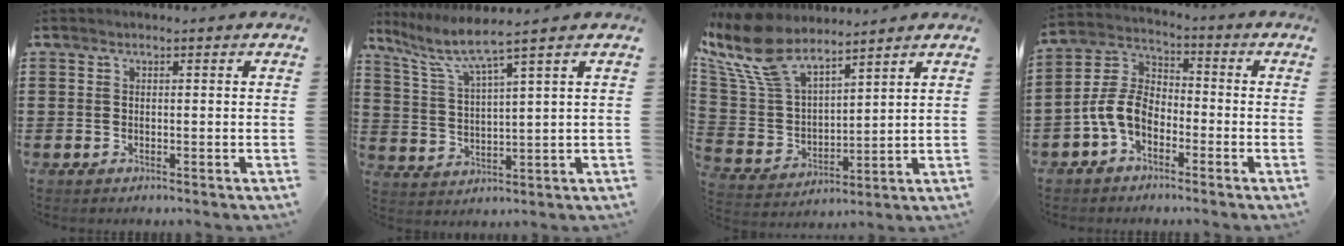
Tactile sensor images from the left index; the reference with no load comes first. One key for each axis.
{"total": 5.2, "fx": 3.9, "fy": -0.1, "fz": 3.4, "tx": -0.086, "ty": -0.023, "tz": 0.060}
{"total": 11.5, "fx": 9.1, "fy": 3.6, "fz": 6.1, "tx": -0.164, "ty": -0.043, "tz": 0.163}
{"total": 6.8, "fx": -3.6, "fy": 3.9, "fz": 4.3, "tx": -0.123, "ty": -0.006, "tz": -0.081}